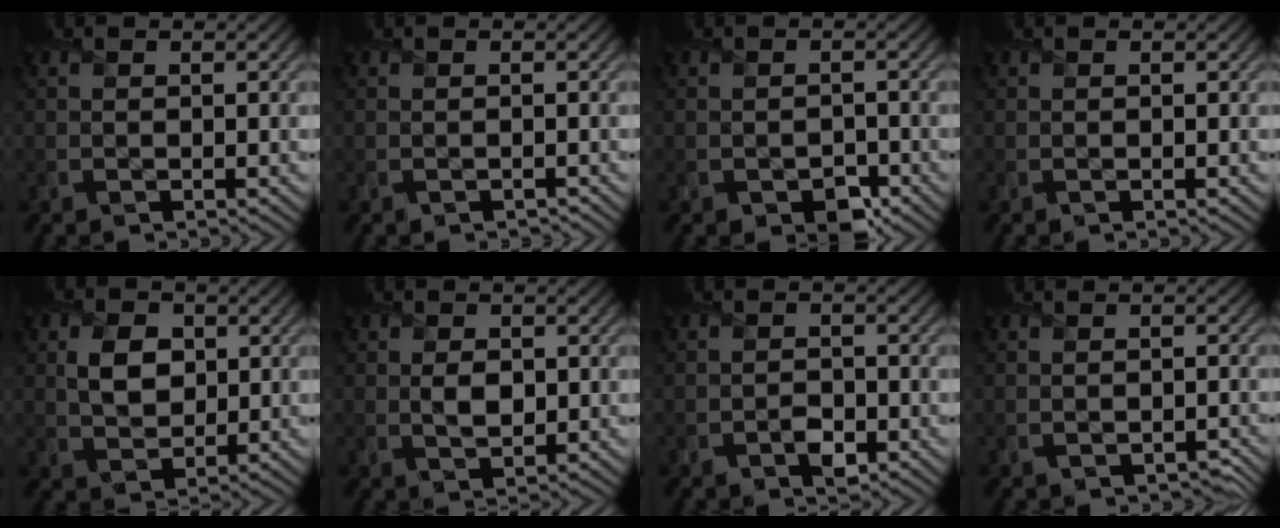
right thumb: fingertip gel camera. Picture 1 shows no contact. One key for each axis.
{"total": 0.7, "fx": -0.5, "fy": 0.4, "fz": 0.2, "tx": -0.004, "ty": -0.005, "tz": -0.010}
{"total": 2.8, "fx": -1.5, "fy": 2.0, "fz": 1.4, "tx": -0.020, "ty": -0.011, "tz": -0.025}
{"total": 0.0}
{"total": 5.0, "fx": 1.1, "fy": 3.8, "fz": 3.1, "tx": -0.065, "ty": -0.002, "tz": 0.013}
{"total": 2.5, "fx": 0.3, "fy": 1.8, "fz": 1.7, "tx": -0.037, "ty": -0.006, "tz": 0.005}
{"total": 2.3, "fx": -1.1, "fy": 1.5, "fz": 1.3, "tx": -0.021, "ty": -0.003, "tz": -0.023}
{"total": 1.4, "fx": -0.8, "fy": 1.0, "fz": 0.6, "tx": -0.008, "ty": -0.011, "tz": -0.011}